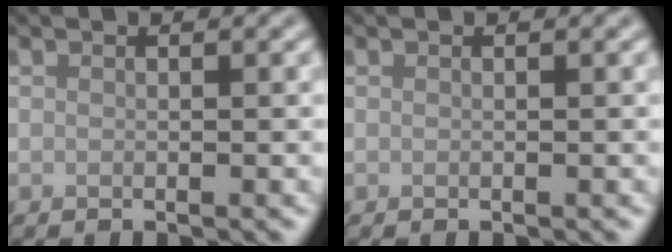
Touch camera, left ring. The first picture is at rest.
{"total": 0.0}